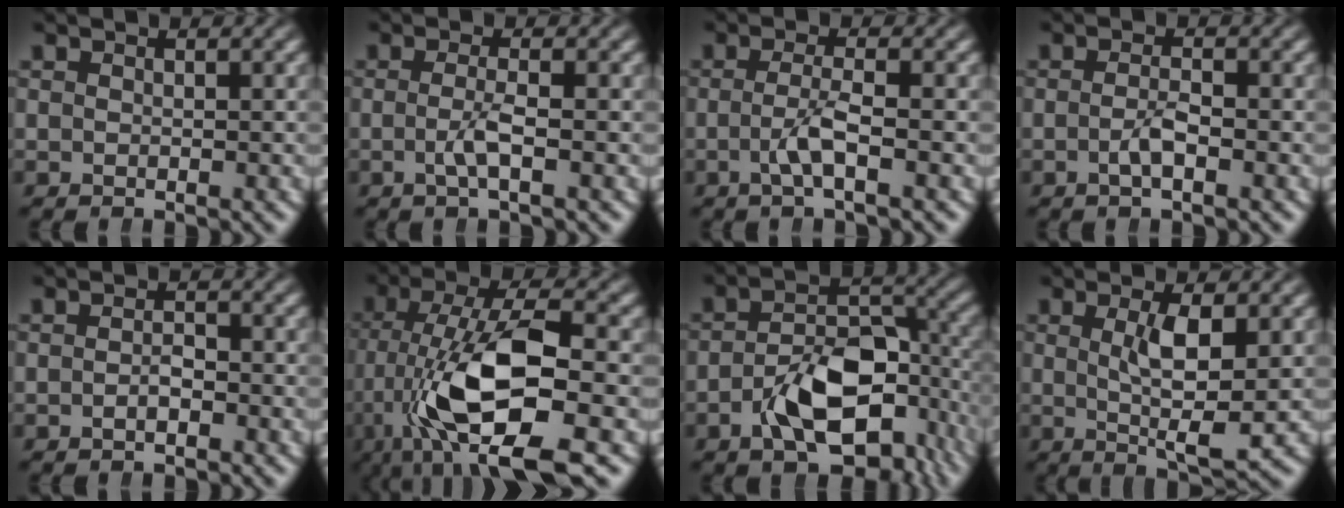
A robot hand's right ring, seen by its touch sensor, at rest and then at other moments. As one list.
[{"total": 2.1, "force": [-0.8, -0.2, 1.9], "torque": [-0.040, -0.007, -0.012]}, {"total": 2.6, "force": [-1.0, 0.0, 2.4], "torque": [-0.047, -0.008, -0.015]}, {"total": 1.9, "force": [-1.1, 0.3, 1.5], "torque": [-0.029, -0.005, -0.021]}, {"total": 1.5, "force": [-0.9, 0.7, 1.0], "torque": [-0.015, 0.000, -0.018]}, {"total": 10.4, "force": [-1.4, 4.4, 9.4], "torque": [-0.182, -0.030, -0.007]}, {"total": 8.6, "force": [-3.5, 4.9, 6.1], "torque": [-0.097, -0.012, -0.050]}, {"total": 4.9, "force": [0.2, 0.8, 4.9], "torque": [-0.083, -0.014, 0.011]}]